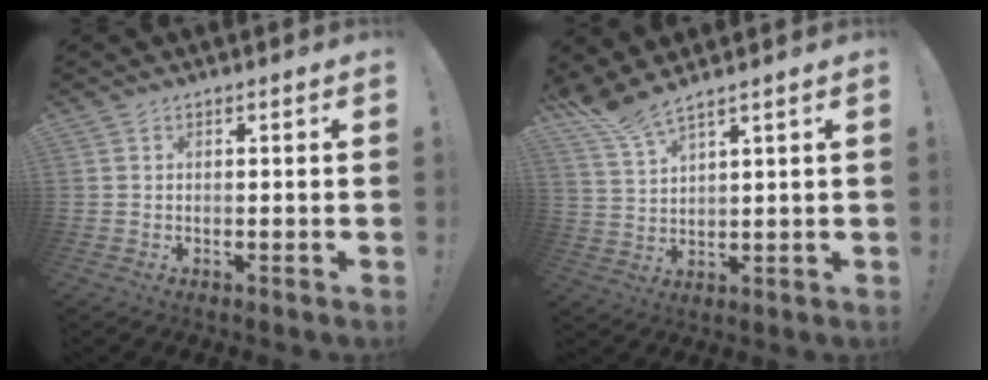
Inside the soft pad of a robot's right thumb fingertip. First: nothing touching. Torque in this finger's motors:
{"motor_torque": [0.80, 1.08, 0.85, 0.64, 0.02]}